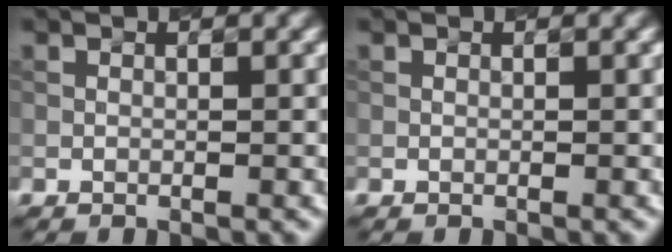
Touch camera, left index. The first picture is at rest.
{"total": 0.0}